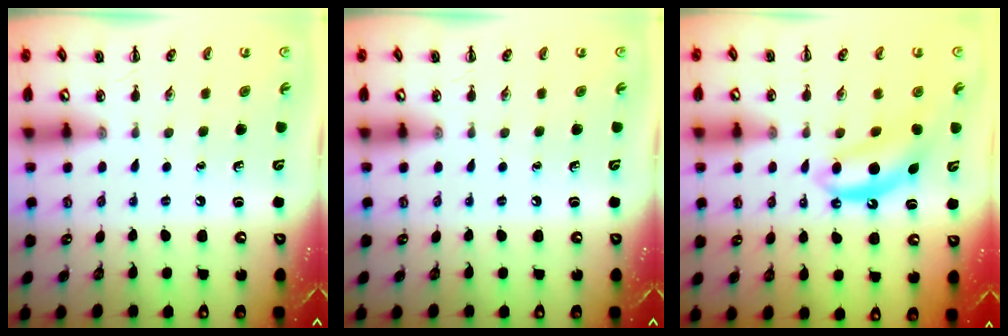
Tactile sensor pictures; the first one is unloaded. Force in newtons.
{"total": 0.0}
{"total": 6.8, "press": 6.7, "slide": 1.1}